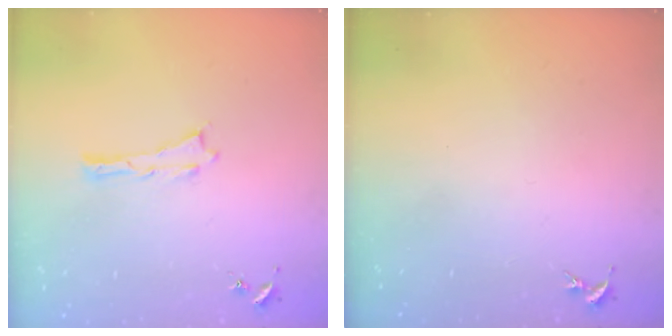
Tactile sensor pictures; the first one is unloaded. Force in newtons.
{"total": 0.0}